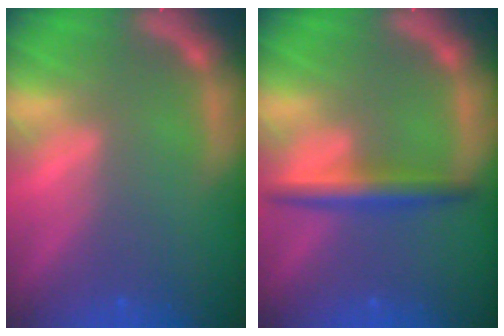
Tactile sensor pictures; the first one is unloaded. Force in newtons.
{"total": 3.5}